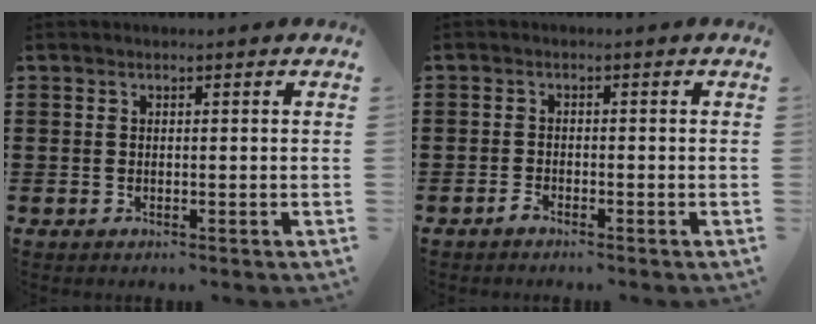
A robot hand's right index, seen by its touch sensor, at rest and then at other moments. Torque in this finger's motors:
{"motor_torque": [-0.42, 1.72, -0.03, 0.00]}